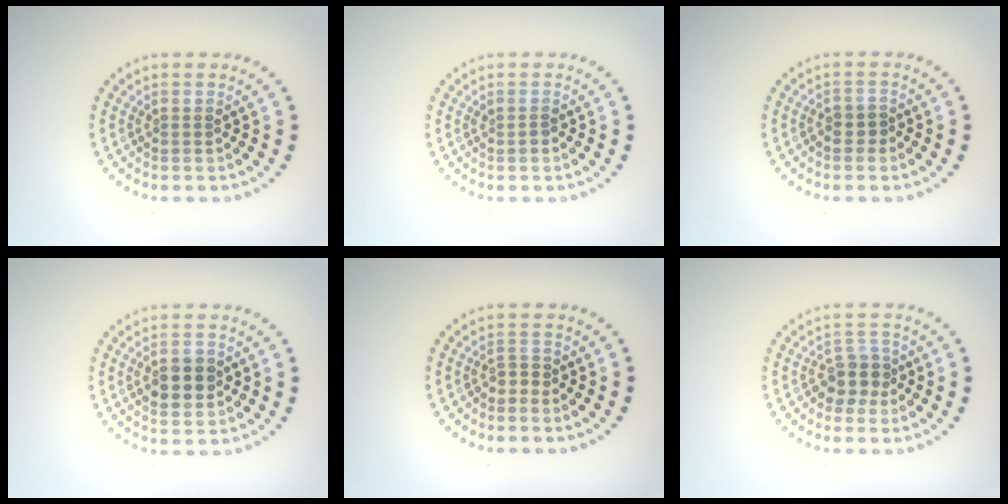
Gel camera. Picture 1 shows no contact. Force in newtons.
{"total": 0.7, "press": 0.7, "slide": 0.2}
{"total": 1.2, "press": 1.0, "slide": 0.6}
{"total": 3.8, "press": 3.8, "slide": 0.2}
{"total": 1.1, "press": 0.8, "slide": 0.8}
{"total": 2.6, "press": 2.3, "slide": 1.3}